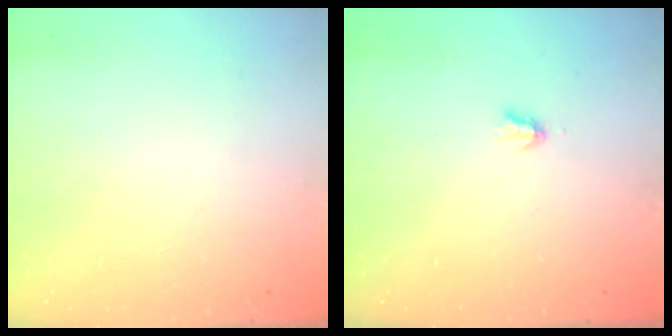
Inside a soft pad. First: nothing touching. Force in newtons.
{"total": 1.9, "press": 1.8, "slide": 0.4}